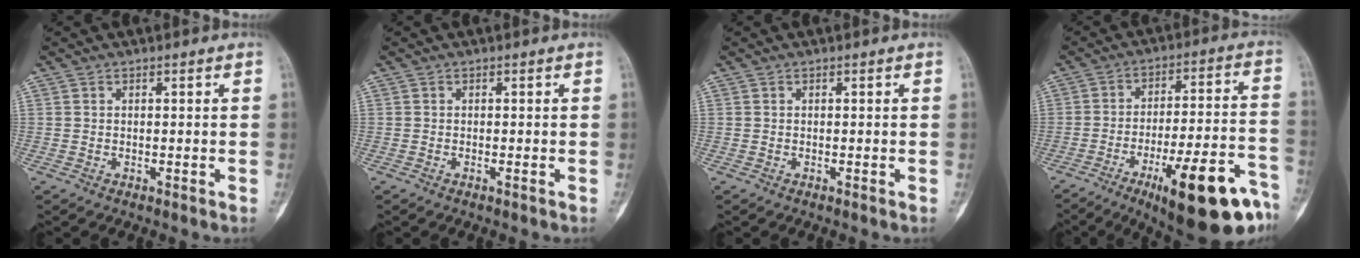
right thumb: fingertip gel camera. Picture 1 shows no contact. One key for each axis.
{"total": 0.0}
{"total": 0.0}
{"total": 22.4, "fx": -12.2, "fy": 5.7, "fz": 17.9, "tx": -0.202, "ty": 0.068, "tz": -0.173}